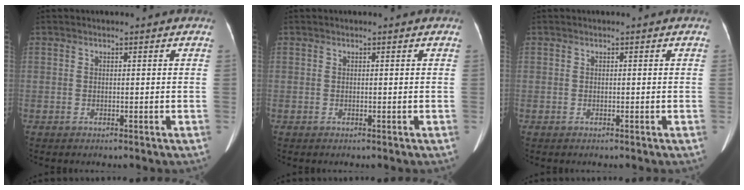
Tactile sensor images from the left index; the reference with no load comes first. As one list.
[{"total": 0.0}, {"total": 0.0}]